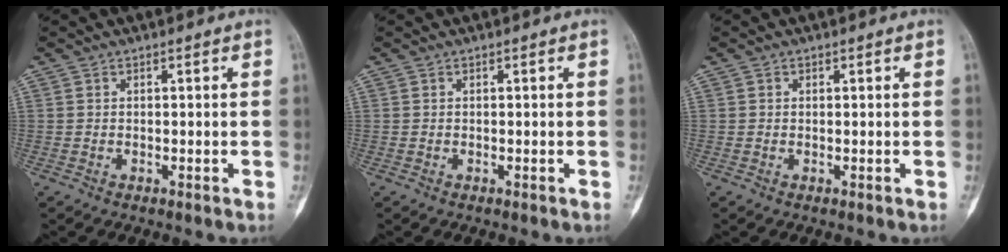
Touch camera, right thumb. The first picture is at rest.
{"total": 0.0}
{"total": 0.0}